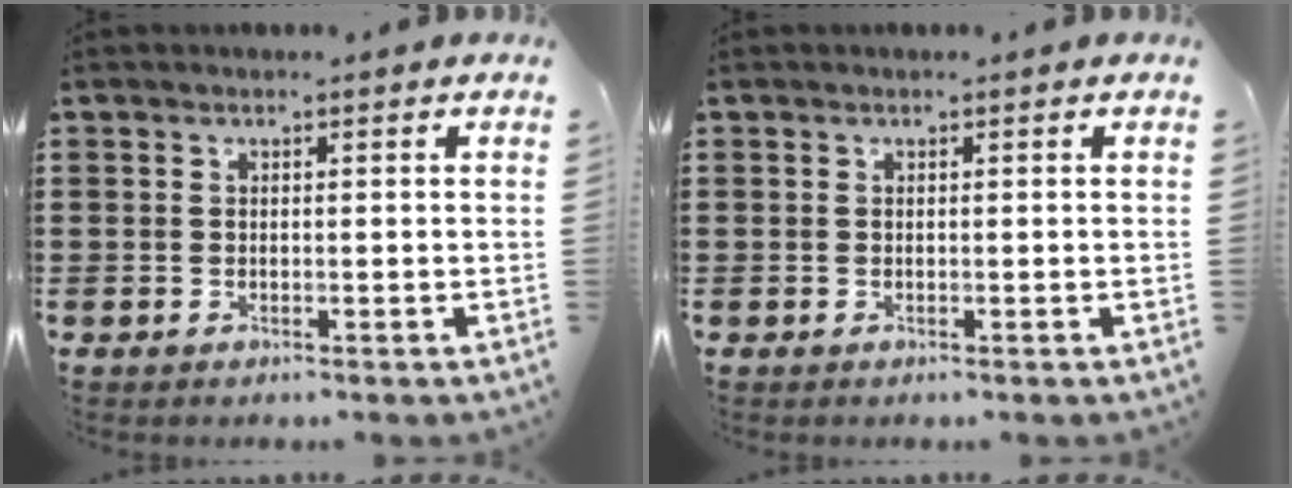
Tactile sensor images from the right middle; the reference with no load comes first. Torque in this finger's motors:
{"motor_torque": [0.00, 0.00, 0.00, 0.00]}